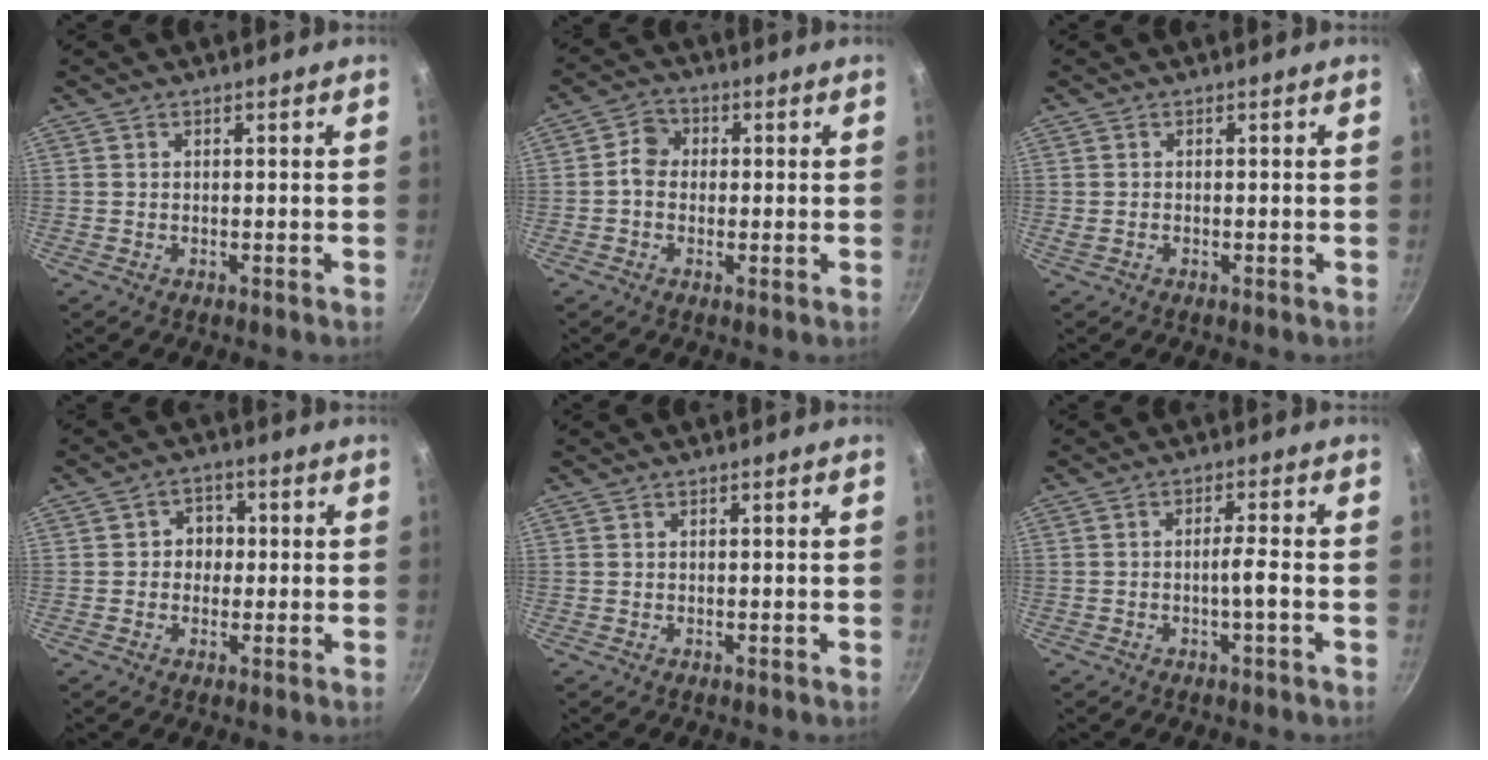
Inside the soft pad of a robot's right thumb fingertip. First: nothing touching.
{"total": 4.9, "force": [0.0, 4.2, 2.5], "torque": [-0.019, 0.012, -0.013]}
{"total": 0.8, "force": [-0.3, 0.5, 0.6], "torque": [-0.011, 0.001, -0.006]}
{"total": 4.5, "force": [0.0, 4.0, 2.1], "torque": [0.000, 0.006, -0.005]}
{"total": 0.0}
{"total": 3.2, "force": [-1.2, 0.0, 2.9], "torque": [-0.057, 0.016, -0.020]}